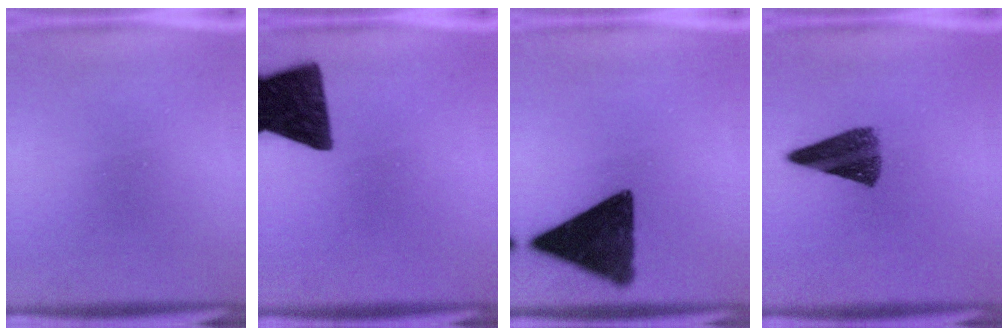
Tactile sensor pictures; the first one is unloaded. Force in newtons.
{"total": 14.4}
{"total": 13.2}
{"total": 8.4}